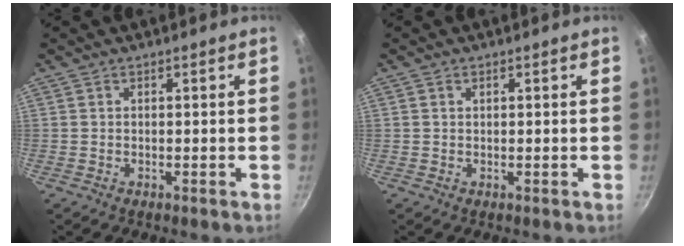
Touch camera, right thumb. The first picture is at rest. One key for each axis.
{"total": 0.7, "fx": 0.3, "fy": 0.5, "fz": 0.4, "tx": -0.005, "ty": 0.003, "tz": 0.005}